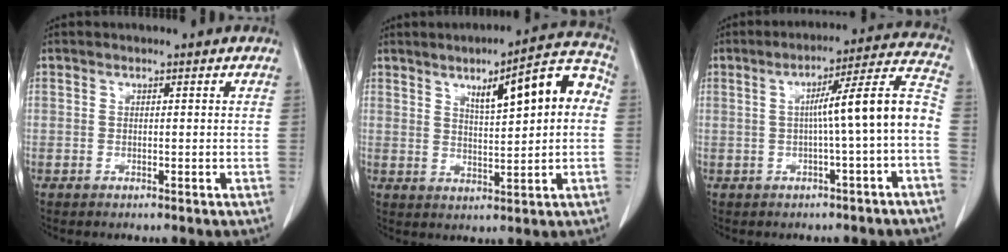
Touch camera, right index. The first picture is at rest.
{"total": 11.0, "force": [2.7, 2.2, 10.4], "torque": [-0.142, 0.030, 0.038]}
{"total": 10.4, "force": [-1.4, -0.7, 10.3], "torque": [-0.144, 0.029, -0.021]}